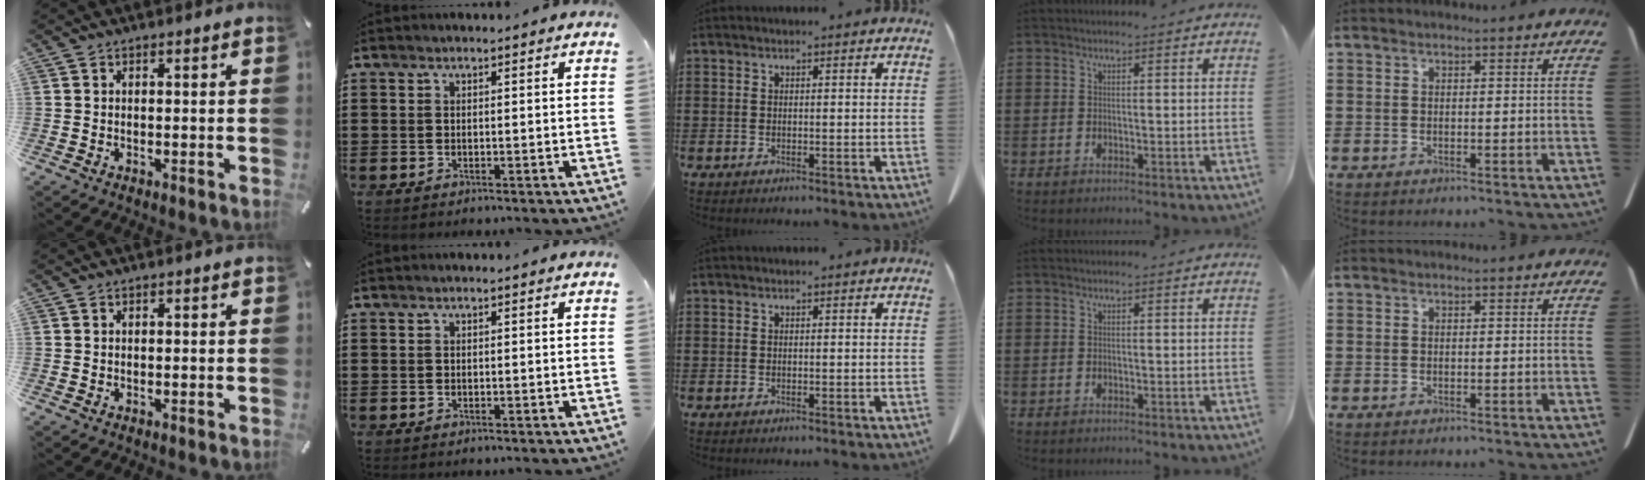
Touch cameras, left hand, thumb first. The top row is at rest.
{}